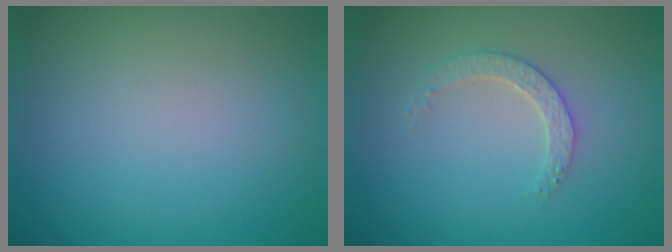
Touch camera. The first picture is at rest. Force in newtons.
{"total": 2.2, "press": 2.2, "slide": 0.6}